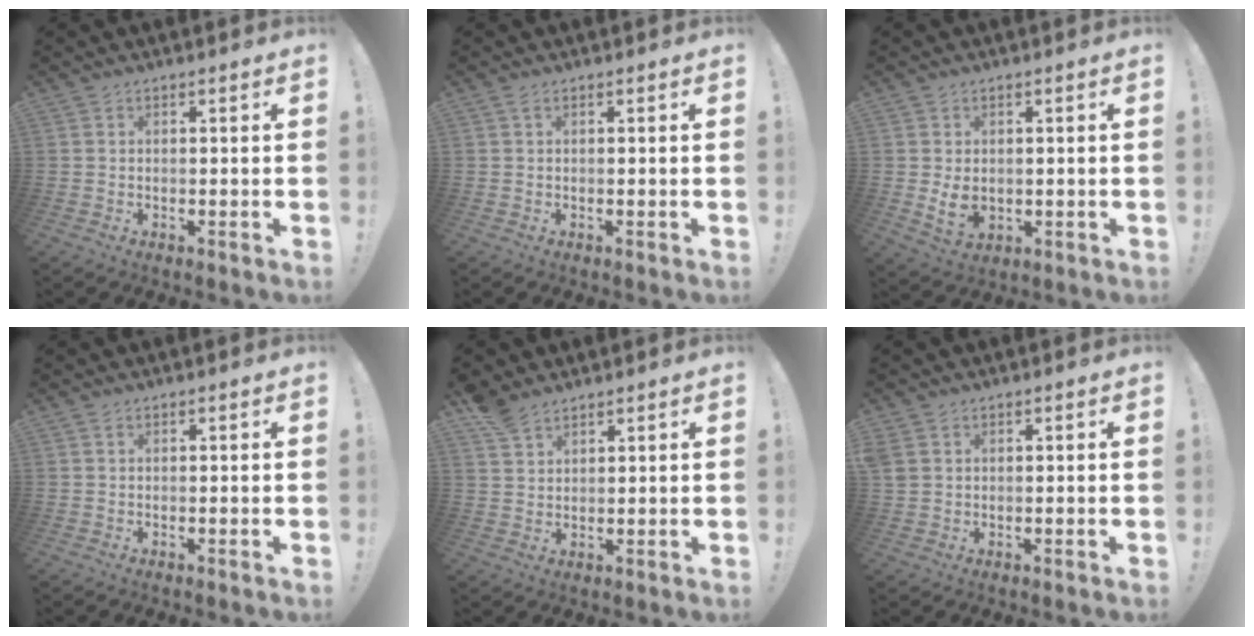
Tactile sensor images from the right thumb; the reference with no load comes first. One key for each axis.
{"total": 0.8, "fx": 0.3, "fy": 0.2, "fz": 0.7, "tx": -0.012, "ty": 0.001, "tz": 0.003}
{"total": 5.7, "fx": 0.1, "fy": 4.2, "fz": 3.7, "tx": -0.061, "ty": -0.008, "tz": 0.001}
{"total": 0.0}
{"total": 5.4, "fx": 4.4, "fy": 2.6, "fz": 1.8, "tx": -0.030, "ty": -0.022, "tz": 0.084}
{"total": 2.9, "fx": 1.4, "fy": 2.2, "fz": 1.3, "tx": -0.028, "ty": 0.004, "tz": 0.029}